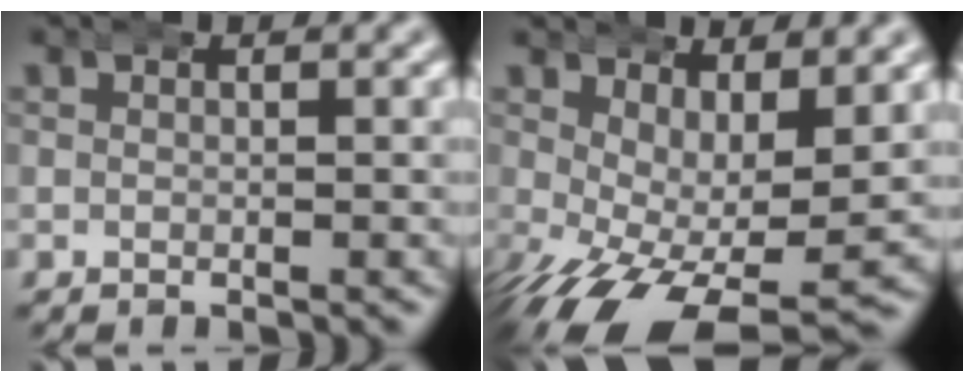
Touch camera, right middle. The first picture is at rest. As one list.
[{"total": 6.6, "force": [-1.9, 2.7, 5.7], "torque": [-0.109, -0.046, -0.005]}]